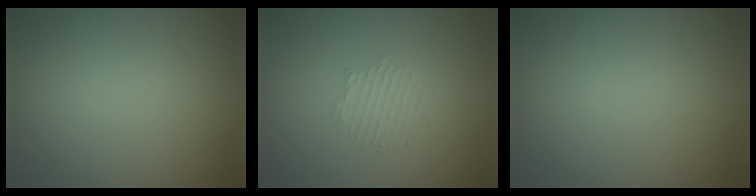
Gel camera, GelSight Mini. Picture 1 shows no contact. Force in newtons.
{"total": 1.3, "press": 0.7, "slide": 1.1}
{"total": 0.0}